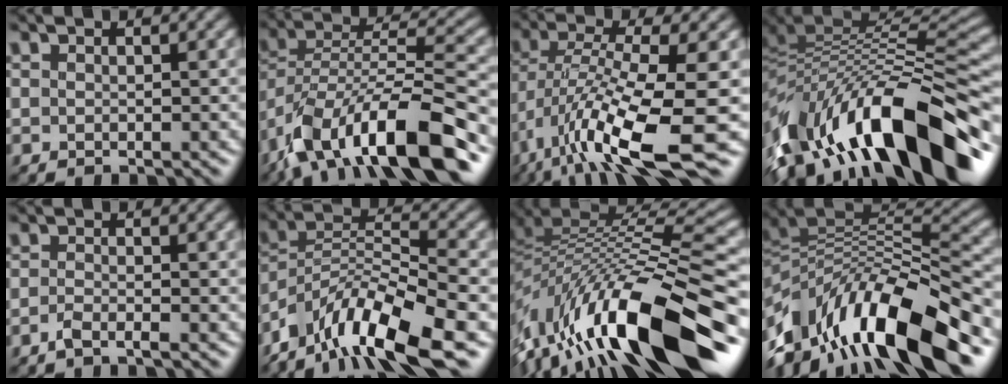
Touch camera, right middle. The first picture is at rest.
{"total": 13.8, "force": [-8.8, 4.9, 9.5], "torque": [-0.177, 0.015, -0.151]}
{"total": 11.3, "force": [-4.4, 2.8, 10.0], "torque": [-0.194, -0.003, -0.072]}
{"total": 15.3, "force": [-6.9, 6.7, 11.9], "torque": [-0.212, 0.023, -0.119]}
{"total": 1.3, "force": [-1.0, 0.1, 0.8], "torque": [-0.016, 0.004, -0.024]}
{"total": 11.0, "force": [-7.5, 3.2, 7.4], "torque": [-0.129, 0.012, -0.146]}
{"total": 15.1, "force": [-6.7, 5.1, 12.6], "torque": [-0.227, 0.025, -0.124]}
{"total": 12.4, "force": [-6.3, 4.7, 9.7], "torque": [-0.175, 0.032, -0.103]}